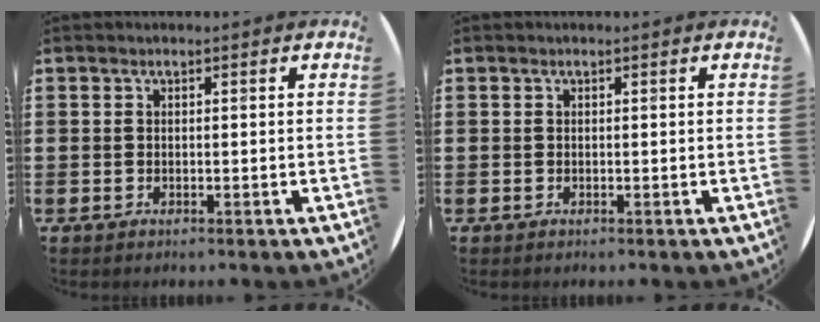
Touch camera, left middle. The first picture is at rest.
{"total": 0.0}